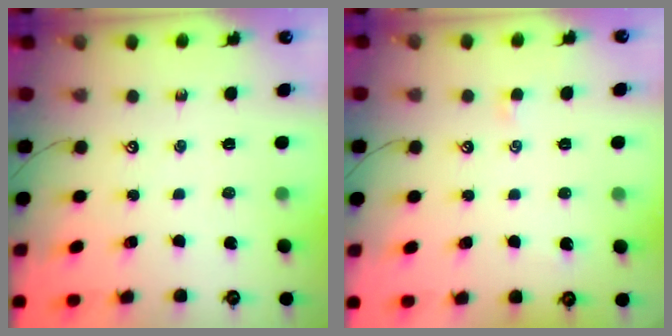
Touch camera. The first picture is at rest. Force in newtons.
{"total": 1.8, "press": 1.7, "slide": 0.3}